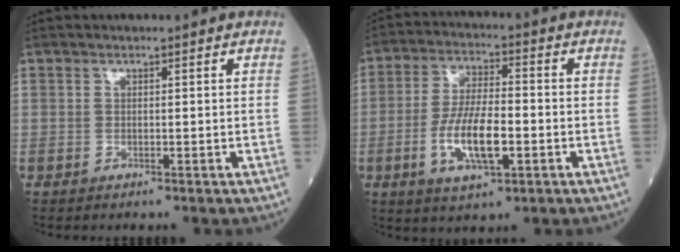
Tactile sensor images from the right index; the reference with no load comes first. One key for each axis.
{"total": 10.0, "fx": -2.8, "fy": 3.0, "fz": 9.2, "tx": -0.184, "ty": -0.002, "tz": -0.049}